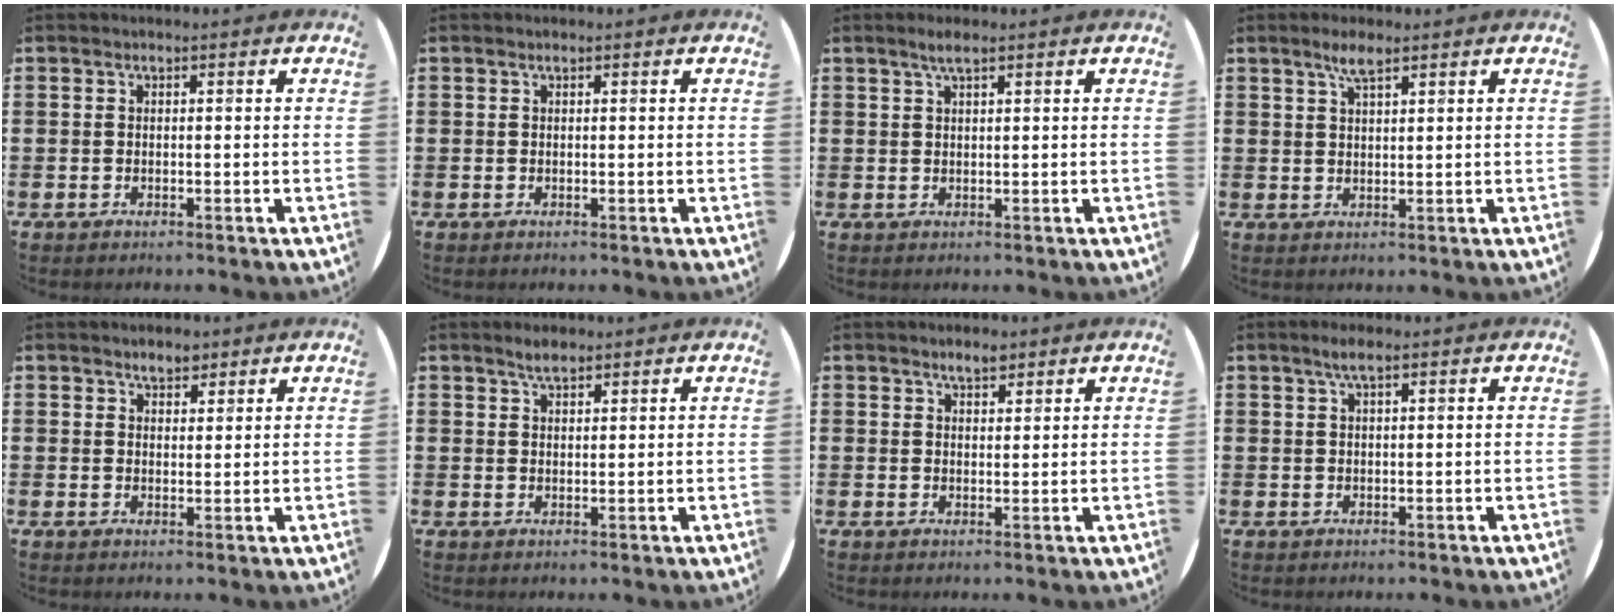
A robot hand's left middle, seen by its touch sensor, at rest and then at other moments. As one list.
[{"total": 0.0}, {"total": 2.0, "force": [1.4, 0.2, 1.4], "torque": [-0.028, 0.005, 0.024]}, {"total": 3.0, "force": [2.2, 0.6, 2.0], "torque": [-0.042, 0.006, 0.038]}, {"total": 2.6, "force": [2.3, 1.1, 0.7], "torque": [-0.007, 0.002, 0.041]}, {"total": 2.2, "force": [2.0, 0.6, 0.8], "torque": [-0.018, 0.005, 0.037]}, {"total": 2.6, "force": [2.2, 1.0, 0.8], "torque": [-0.011, 0.002, 0.040]}, {"total": 2.2, "force": [1.4, 0.3, 1.7], "torque": [-0.033, 0.007, 0.024]}]